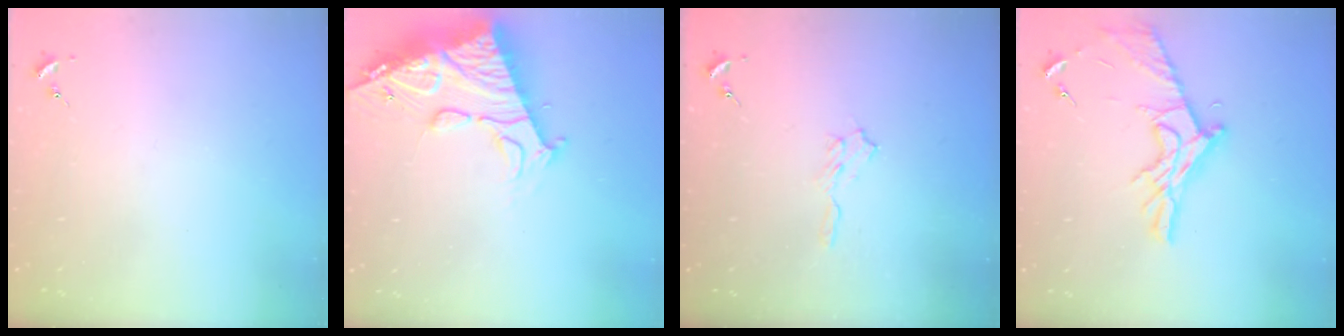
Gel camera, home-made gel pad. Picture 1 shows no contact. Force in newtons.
{"total": 23.0, "press": 22.9, "slide": 2.5}
{"total": 5.8, "press": 5.7, "slide": 0.6}
{"total": 13.9, "press": 13.9, "slide": 0.7}